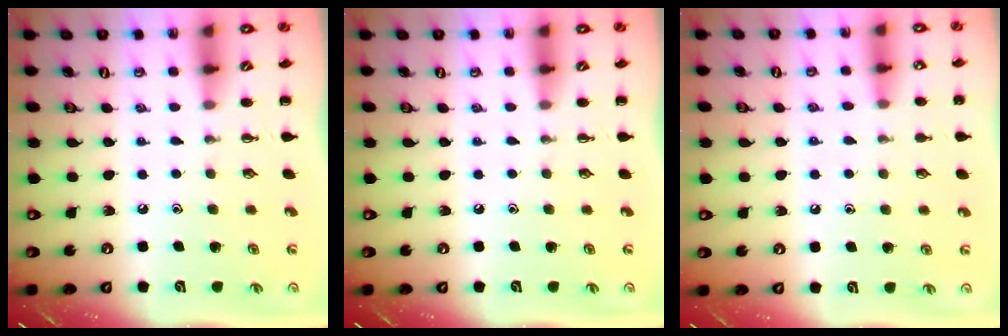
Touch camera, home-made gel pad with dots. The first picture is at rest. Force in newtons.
{"total": 0.0}
{"total": 6.7, "press": 6.3, "slide": 2.3}